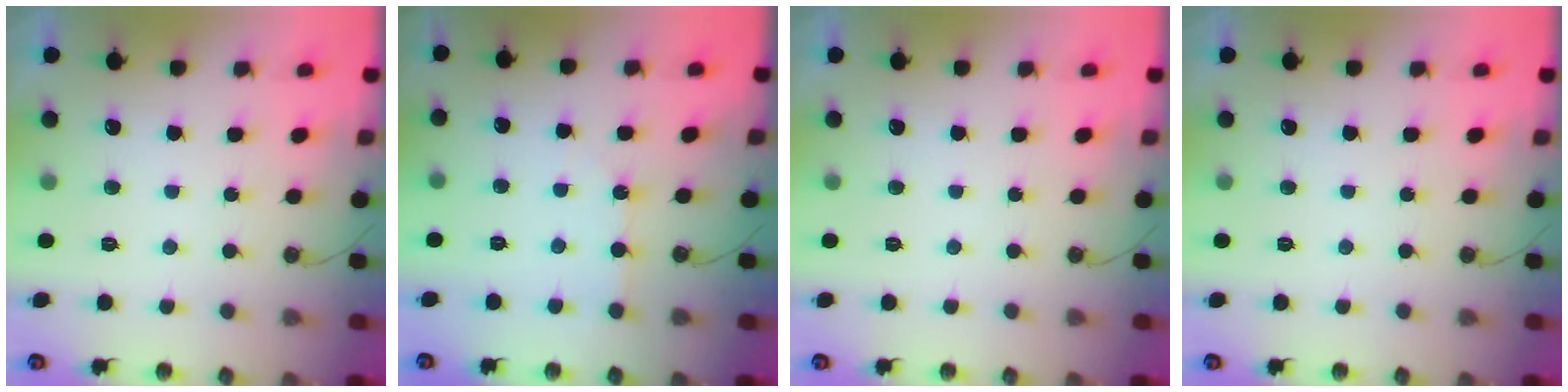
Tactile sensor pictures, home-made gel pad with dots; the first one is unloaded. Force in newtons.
{"total": 2.0, "press": 1.9, "slide": 0.3}
{"total": 0.0}
{"total": 0.0}